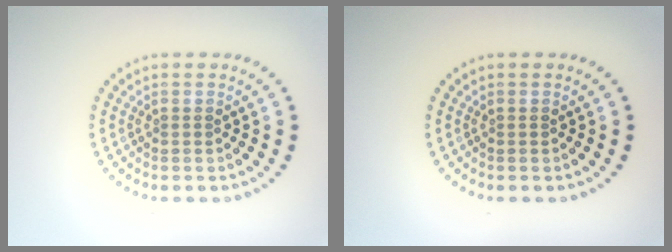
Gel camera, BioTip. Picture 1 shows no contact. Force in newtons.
{"total": 0.0}